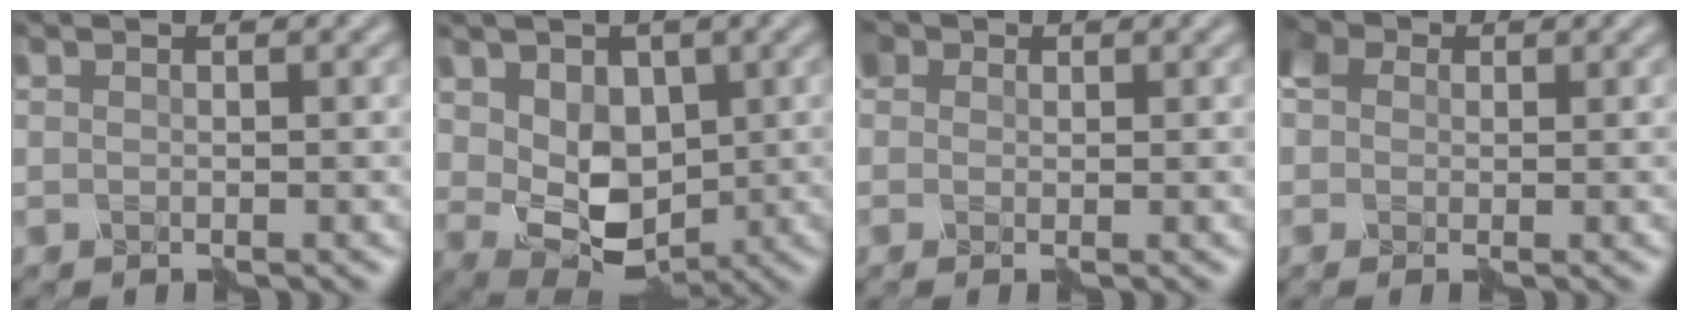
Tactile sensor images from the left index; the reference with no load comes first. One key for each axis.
{"total": 4.5, "fx": 0.0, "fy": 3.3, "fz": 3.1, "tx": -0.069, "ty": -0.016, "tz": 0.006}
{"total": 3.8, "fx": 1.5, "fy": 2.6, "fz": 2.3, "tx": -0.061, "ty": 0.012, "tz": 0.015}
{"total": 4.3, "fx": 1.0, "fy": 3.2, "fz": 2.8, "tx": -0.064, "ty": 0.011, "tz": 0.014}